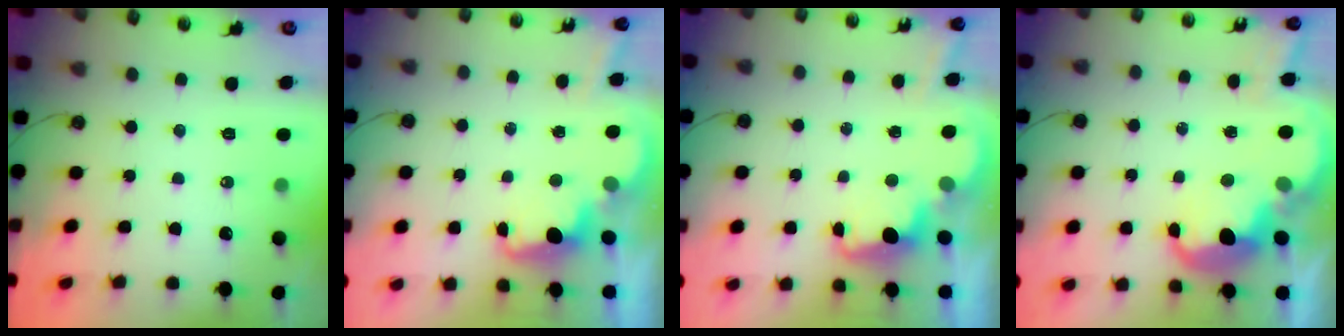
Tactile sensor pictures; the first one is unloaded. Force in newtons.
{"total": 3.4, "press": 3.3, "slide": 0.8}
{"total": 3.4, "press": 3.3, "slide": 0.8}
{"total": 7.9, "press": 7.9, "slide": 0.6}